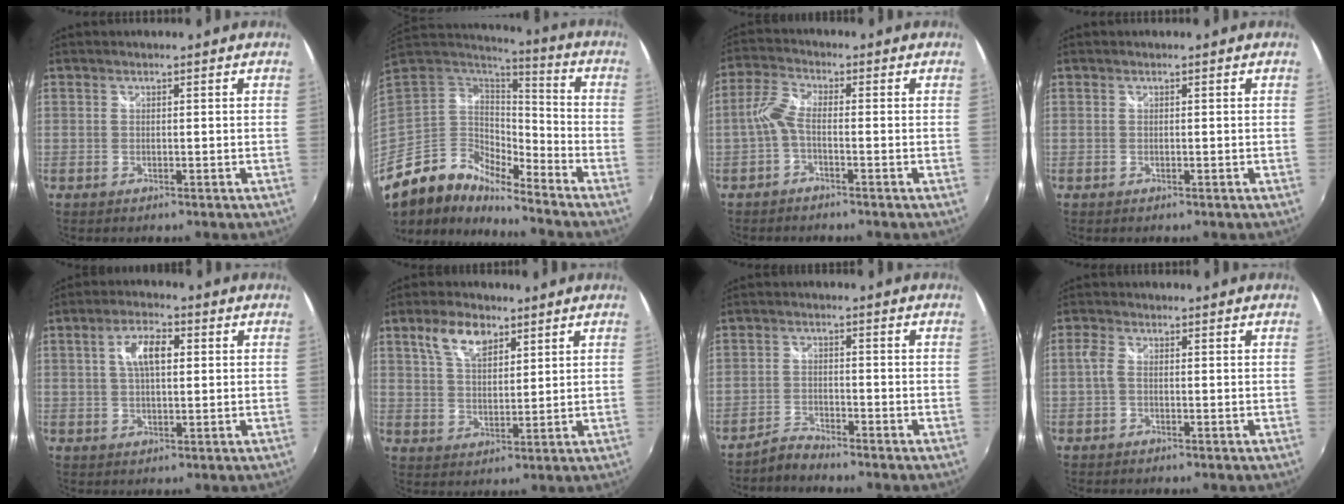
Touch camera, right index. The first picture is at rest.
{"total": 15.1, "force": [-11.3, 7.0, 7.0], "torque": [-0.153, -0.007, -0.224]}
{"total": 3.9, "force": [-1.5, 1.2, 3.4], "torque": [-0.084, 0.010, -0.033]}
{"total": 0.0}
{"total": 6.5, "force": [1.5, 2.9, 5.6], "torque": [-0.103, 0.014, 0.026]}
{"total": 7.6, "force": [4.4, 3.8, 4.9], "torque": [-0.091, 0.013, 0.081]}
{"total": 3.2, "force": [-3.2, 0.3, 0.5], "torque": [-0.021, 0.001, -0.067]}
{"total": 2.1, "force": [-0.1, 1.2, 1.8], "torque": [-0.042, 0.004, -0.005]}